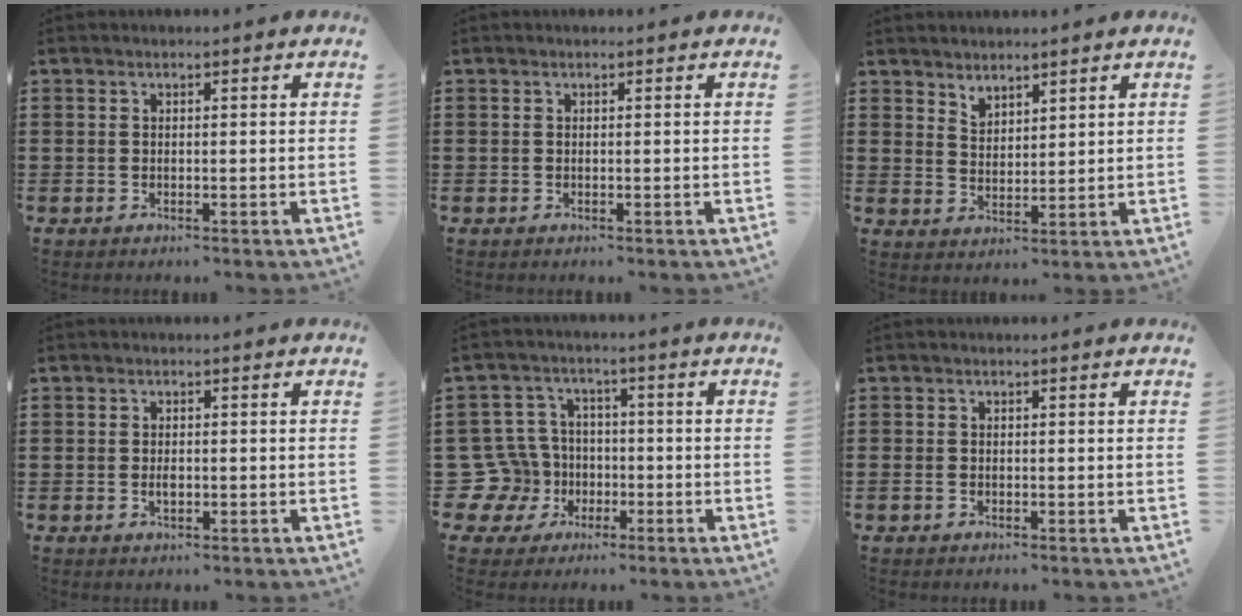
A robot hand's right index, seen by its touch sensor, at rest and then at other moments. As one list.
[{"total": 0.0}, {"total": 2.8, "force": [2.8, 0.6, -0.3], "torque": [-0.003, -0.004, 0.055]}, {"total": 1.3, "force": [-0.2, 0.8, 1.0], "torque": [-0.019, 0.000, -0.003]}, {"total": 9.8, "force": [-2.1, 9.0, 3.2], "torque": [-0.135, 0.009, -0.040]}, {"total": 0.7, "force": [-0.4, 0.5, 0.4], "torque": [-0.009, -0.001, -0.007]}]